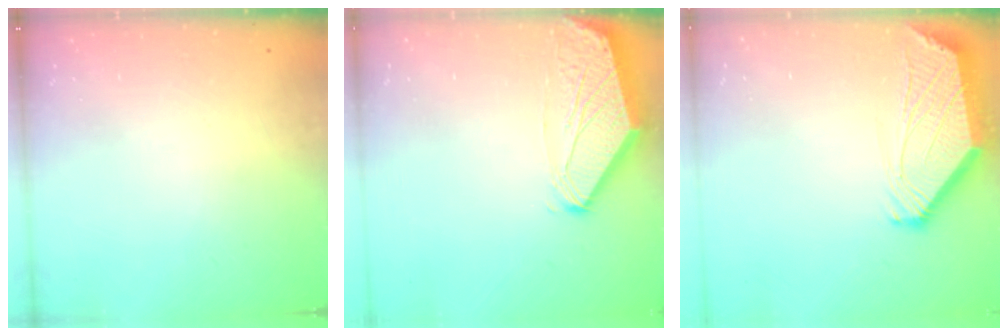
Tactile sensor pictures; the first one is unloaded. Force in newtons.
{"total": 0.0}
{"total": 2.6, "press": 2.5, "slide": 0.6}